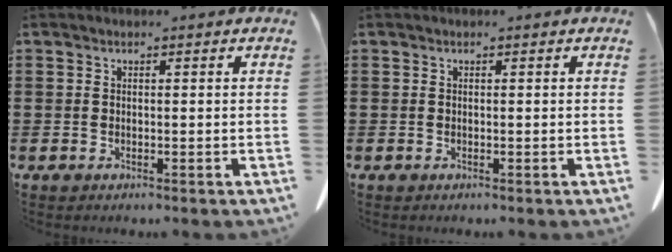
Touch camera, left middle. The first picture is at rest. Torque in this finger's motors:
{"motor_torque": [0.25, -0.42, -0.03, 0.02]}